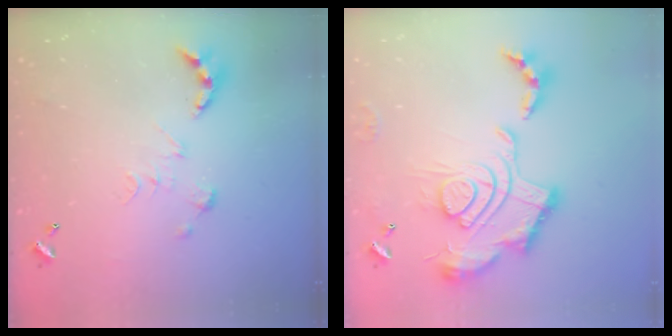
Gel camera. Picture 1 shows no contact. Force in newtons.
{"total": 2.5, "press": 1.9, "slide": 1.7}